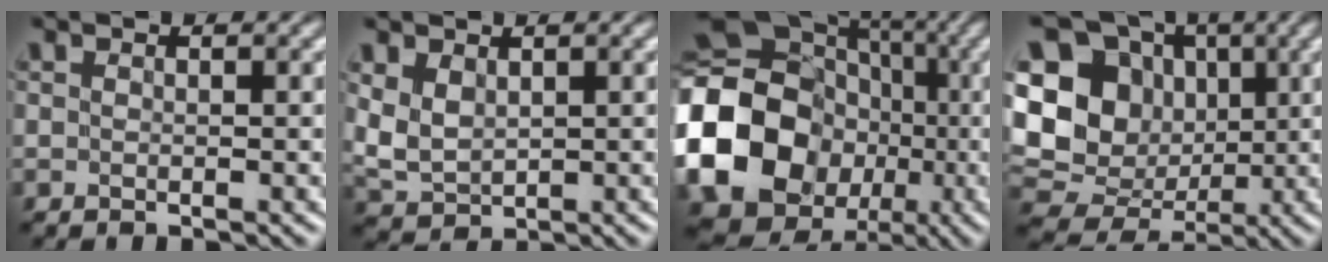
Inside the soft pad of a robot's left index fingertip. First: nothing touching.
{"total": 3.3, "force": [1.2, 2.2, 2.2], "torque": [-0.062, -0.003, 0.029]}
{"total": 23.4, "force": [-4.4, 20.9, 9.6], "torque": [-0.199, -0.027, -0.112]}
{"total": 14.1, "force": [1.3, 12.0, 7.3], "torque": [-0.168, 0.006, 0.013]}